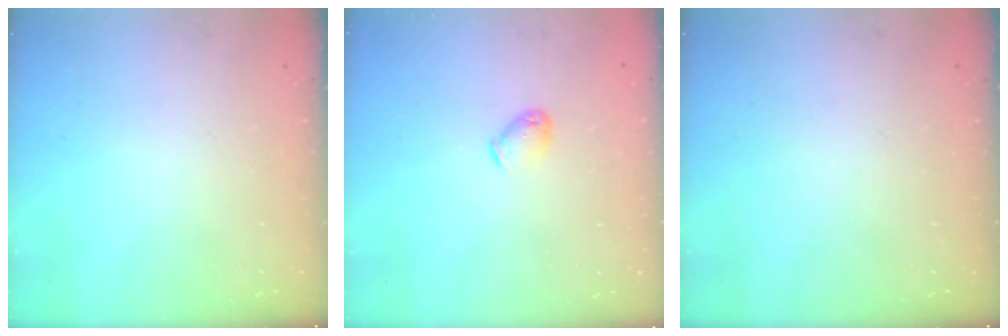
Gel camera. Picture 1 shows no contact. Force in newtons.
{"total": 4.2, "press": 4.2, "slide": 0.7}
{"total": 0.0}